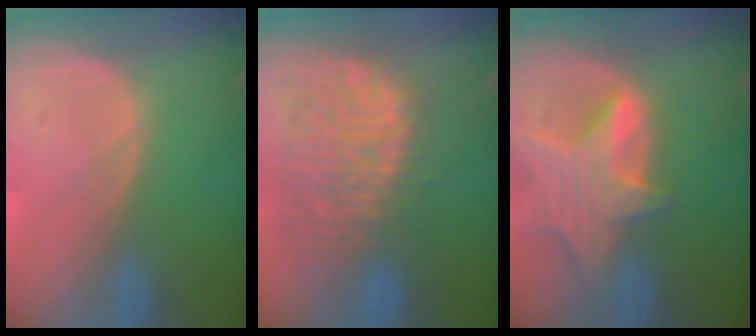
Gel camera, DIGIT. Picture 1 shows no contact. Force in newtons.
{"total": 11.0, "press": 10.1, "slide": 4.3}
{"total": 8.3, "press": 7.4, "slide": 3.8}